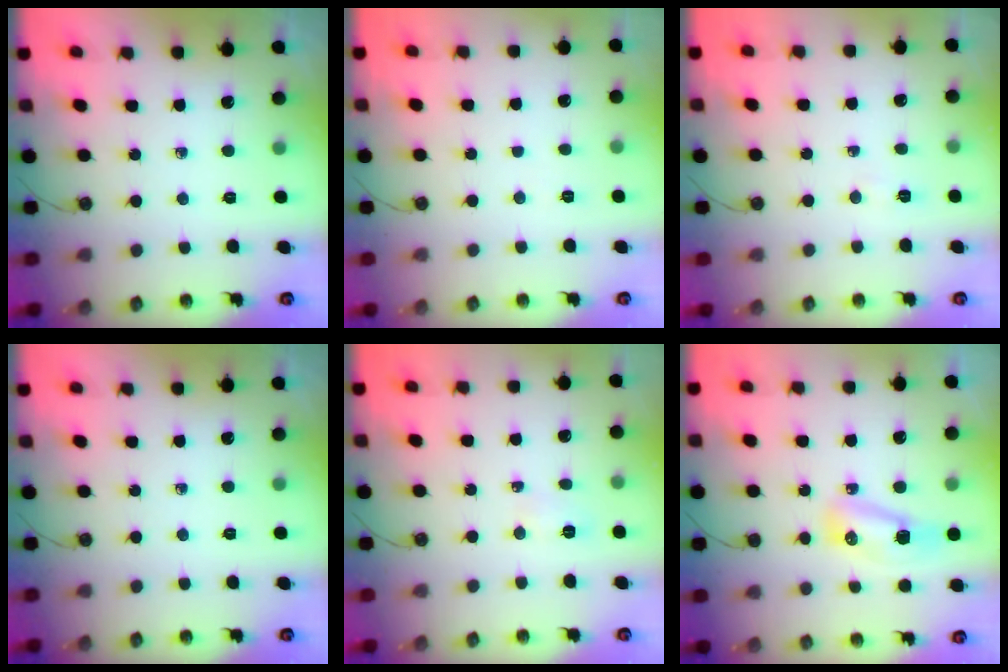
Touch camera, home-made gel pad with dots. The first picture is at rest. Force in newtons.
{"total": 13.1, "press": 2.6, "slide": 12.8}
{"total": 2.4, "press": 2.3, "slide": 0.7}
{"total": 0.0}
{"total": 2.8, "press": 2.7, "slide": 0.8}
{"total": 10.5, "press": 9.3, "slide": 4.9}